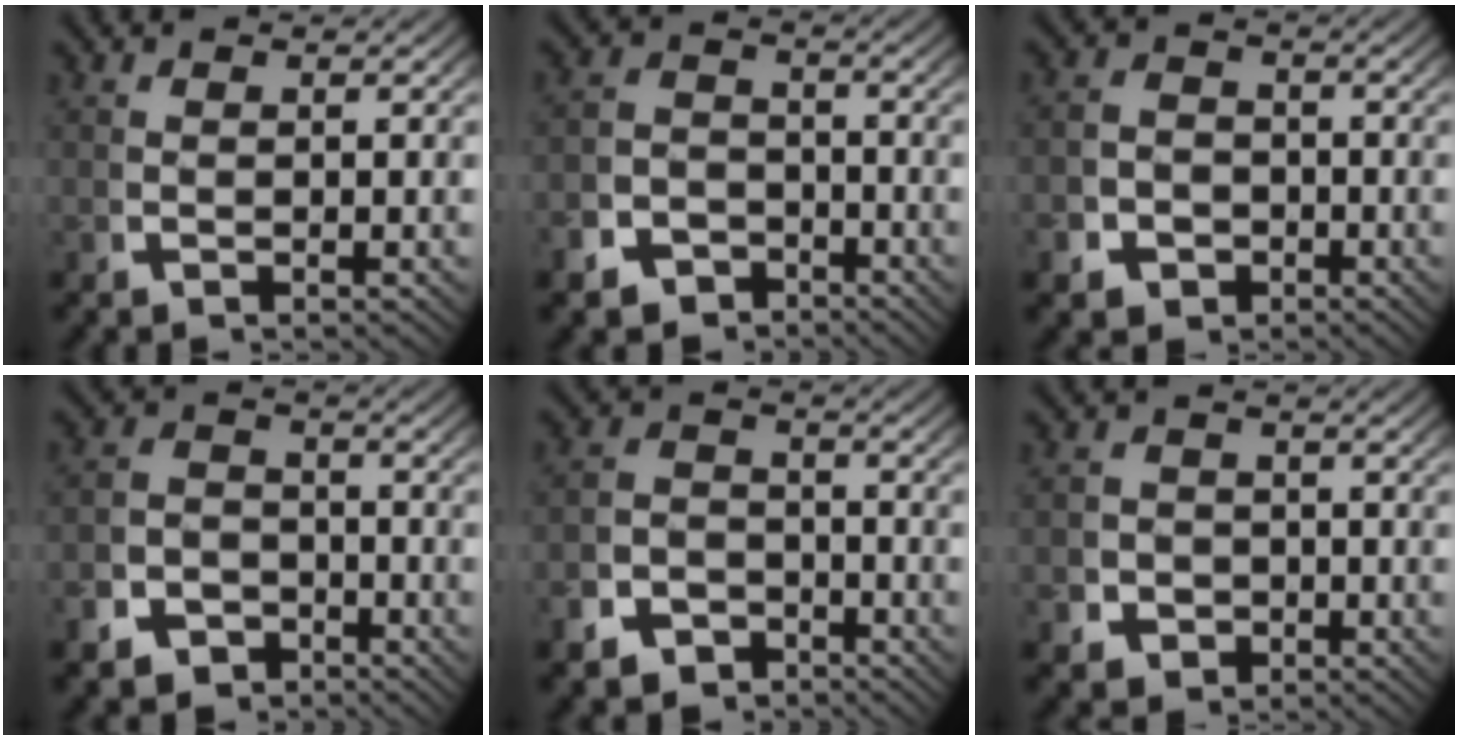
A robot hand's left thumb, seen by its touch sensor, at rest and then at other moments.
{"total": 6.7, "force": [-4.2, 4.9, 1.5], "torque": [-0.009, -0.028, -0.071]}
{"total": 5.0, "force": [-2.2, 4.1, 1.7], "torque": [-0.029, -0.020, -0.034]}
{"total": 6.2, "force": [-3.9, 4.7, 1.5], "torque": [-0.010, -0.026, -0.065]}
{"total": 6.2, "force": [-4.1, 4.4, 1.4], "torque": [-0.009, -0.026, -0.068]}
{"total": 4.7, "force": [-1.7, 4.0, 1.7], "torque": [-0.029, -0.020, -0.025]}